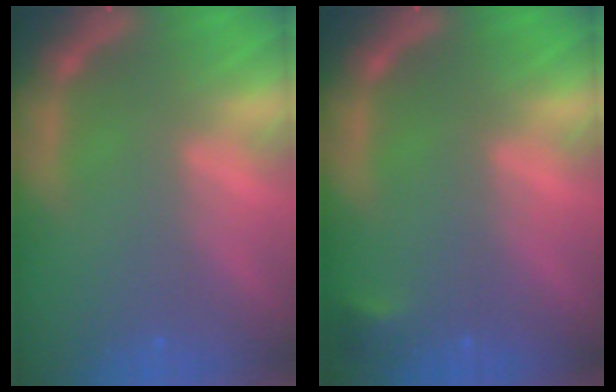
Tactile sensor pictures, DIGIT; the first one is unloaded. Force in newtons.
{"total": 0.9}